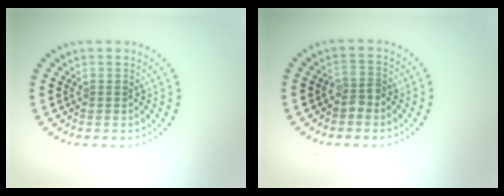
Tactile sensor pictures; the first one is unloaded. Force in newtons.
{"total": 1.7, "press": 1.6, "slide": 0.6}